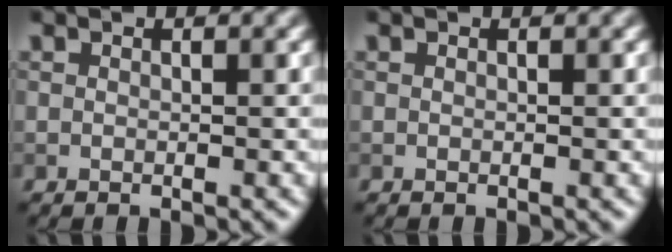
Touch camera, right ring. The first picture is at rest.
{"total": 0.0}